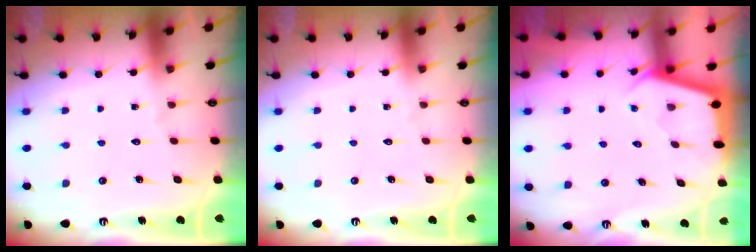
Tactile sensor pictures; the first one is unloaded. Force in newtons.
{"total": 0.0}
{"total": 2.4, "press": 2.4, "slide": 0.2}